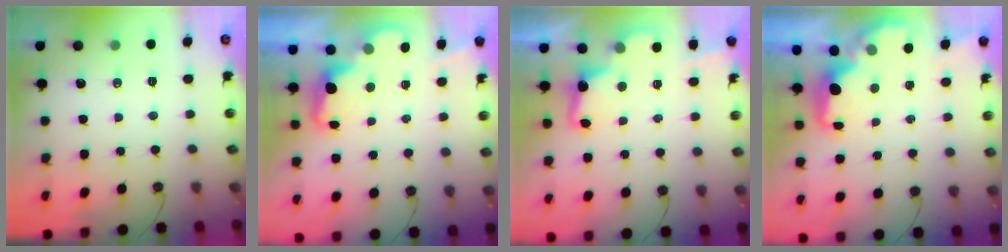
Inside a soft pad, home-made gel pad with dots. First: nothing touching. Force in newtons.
{"total": 2.5, "press": 2.4, "slide": 0.5}
{"total": 3.3, "press": 3.3, "slide": 0.6}
{"total": 2.1, "press": 2.0, "slide": 0.7}